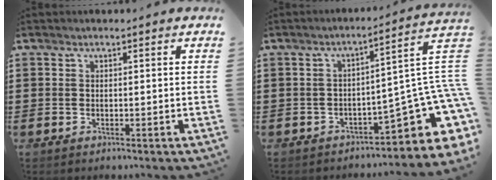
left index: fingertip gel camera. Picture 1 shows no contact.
{"total": 9.9, "force": [-3.4, 2.7, 8.9], "torque": [-0.126, -0.017, -0.060]}